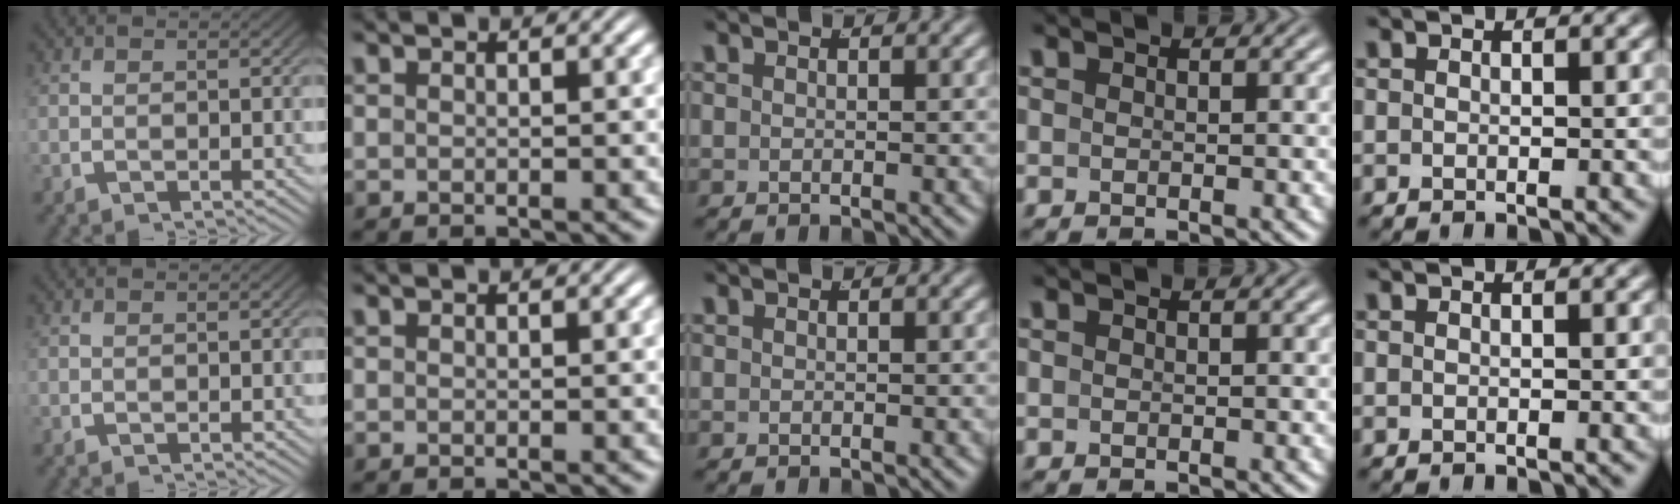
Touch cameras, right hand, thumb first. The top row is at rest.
{}